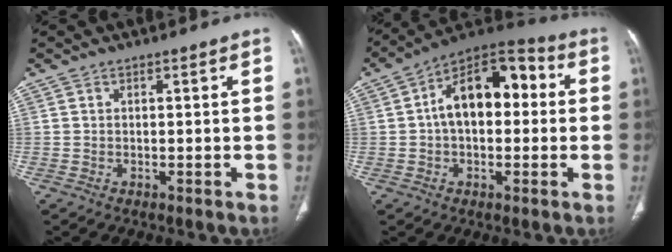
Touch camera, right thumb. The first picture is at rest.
{"total": 15.3, "force": [1.5, 8.9, 12.3], "torque": [-0.166, 0.046, 0.012]}